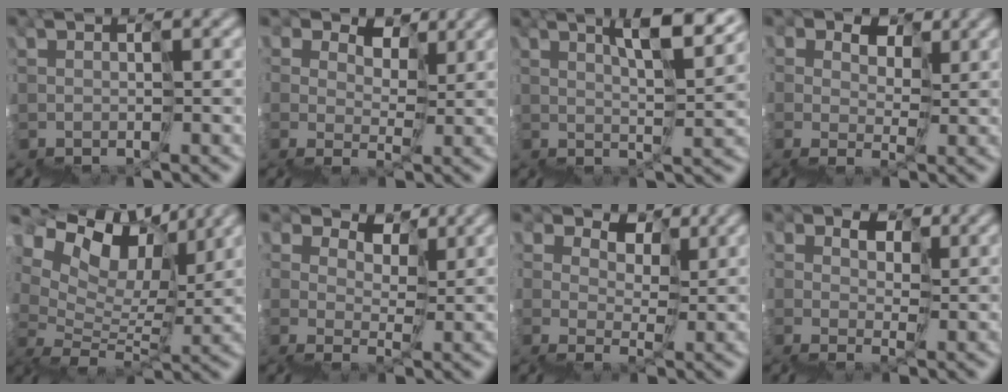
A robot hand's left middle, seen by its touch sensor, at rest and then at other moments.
{"total": 4.6, "force": [3.2, 3.1, 0.9], "torque": [0.000, 0.019, 0.066]}
{"total": 8.3, "force": [5.4, 2.4, 5.8], "torque": [-0.064, 0.035, 0.085]}
{"total": 5.4, "force": [2.8, 4.1, 2.1], "torque": [-0.020, 0.012, 0.054]}
{"total": 8.1, "force": [7.1, 3.3, 2.2], "torque": [-0.049, 0.032, 0.122]}
{"total": 4.2, "force": [3.4, 2.5, 0.3], "torque": [0.010, 0.018, 0.067]}
{"total": 4.7, "force": [3.1, 3.4, 1.1], "torque": [-0.004, 0.017, 0.064]}
{"total": 4.3, "force": [2.0, 3.3, 1.9], "torque": [-0.019, 0.008, 0.034]}